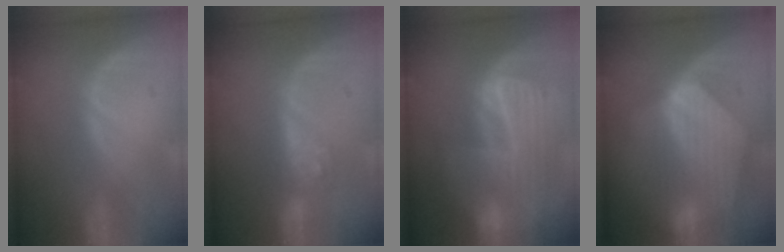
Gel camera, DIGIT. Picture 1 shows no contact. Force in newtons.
{"total": 4.3, "press": 4.3, "slide": 0.2}
{"total": 10.0, "press": 8.7, "slide": 5.0}
{"total": 9.0, "press": 8.0, "slide": 4.2}